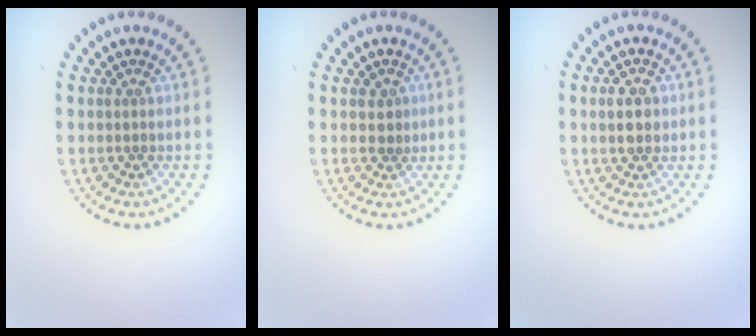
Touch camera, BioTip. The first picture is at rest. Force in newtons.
{"total": 1.1, "press": 1.0, "slide": 0.5}
{"total": 2.7, "press": 2.7, "slide": 0.1}